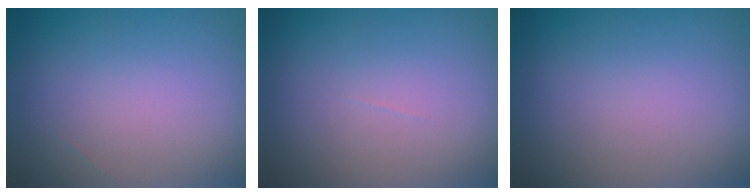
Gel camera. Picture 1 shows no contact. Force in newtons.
{"total": 0.0}
{"total": 0.0}